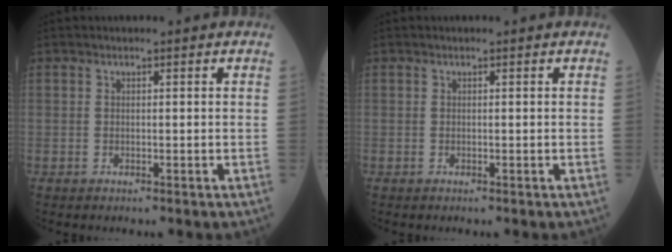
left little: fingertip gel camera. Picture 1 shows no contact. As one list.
[{"total": 0.0}]